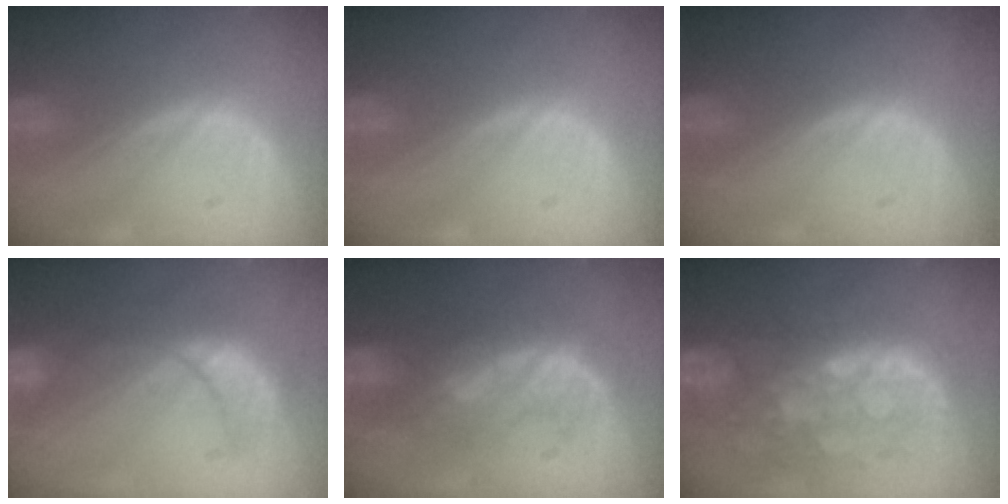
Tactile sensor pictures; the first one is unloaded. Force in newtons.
{"total": 0.0}
{"total": 0.0}
{"total": 8.4, "press": 7.9, "slide": 2.6}
{"total": 8.1, "press": 7.9, "slide": 1.7}
{"total": 10.4, "press": 9.3, "slide": 4.7}